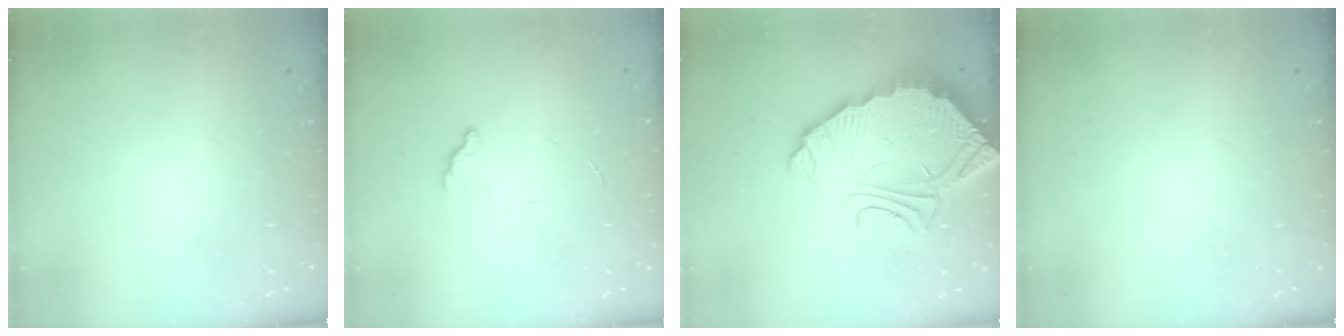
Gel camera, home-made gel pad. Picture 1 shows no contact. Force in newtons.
{"total": 2.8, "press": 2.8, "slide": 0.2}
{"total": 9.7, "press": 9.7, "slide": 0.7}
{"total": 0.0}